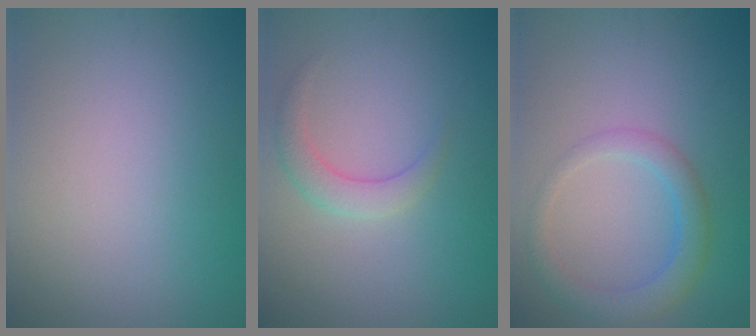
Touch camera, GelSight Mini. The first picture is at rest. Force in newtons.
{"total": 2.2, "press": 2.2, "slide": 0.2}
{"total": 3.1, "press": 3.1, "slide": 0.2}